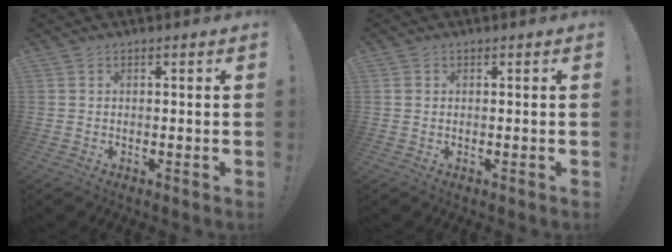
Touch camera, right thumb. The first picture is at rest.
{"total": 0.8, "force": [0.2, 0.7, -0.2], "torque": [-0.001, 0.005, 0.006]}